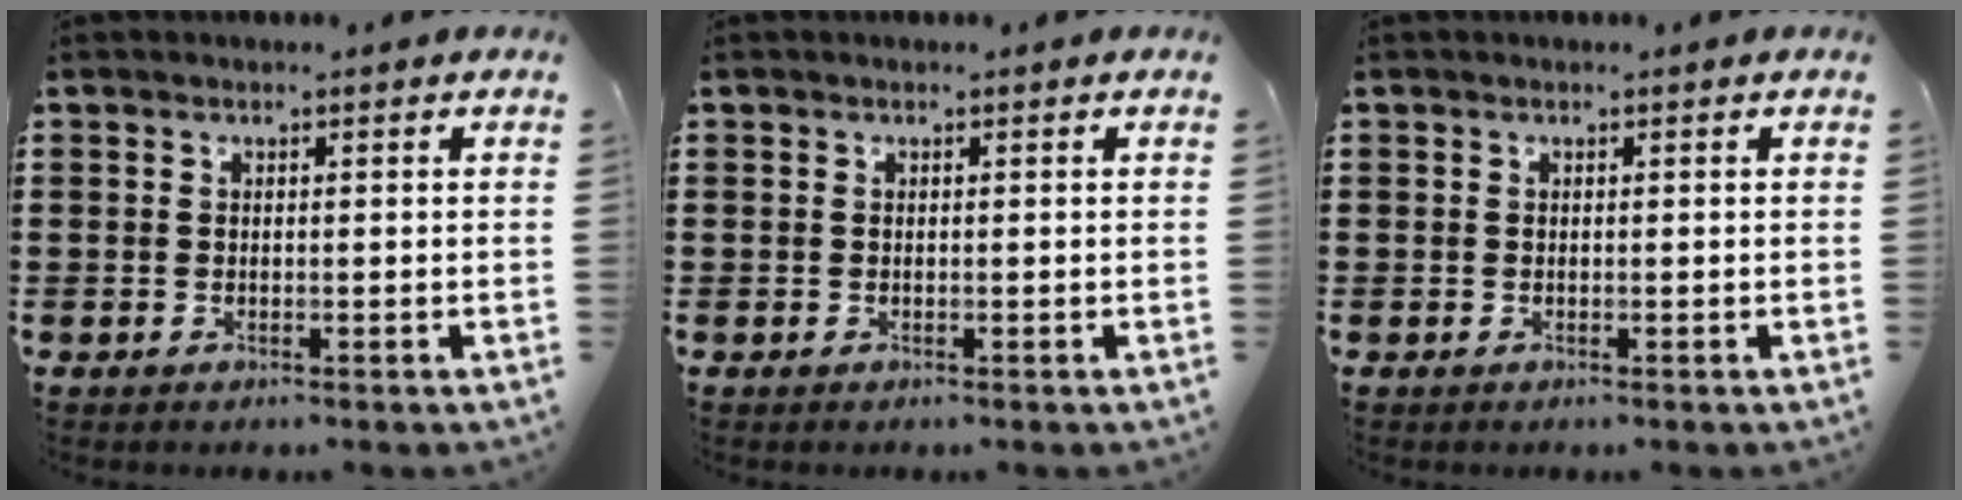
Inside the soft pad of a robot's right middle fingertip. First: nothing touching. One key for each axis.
{"total": 0.0}
{"total": 0.0}